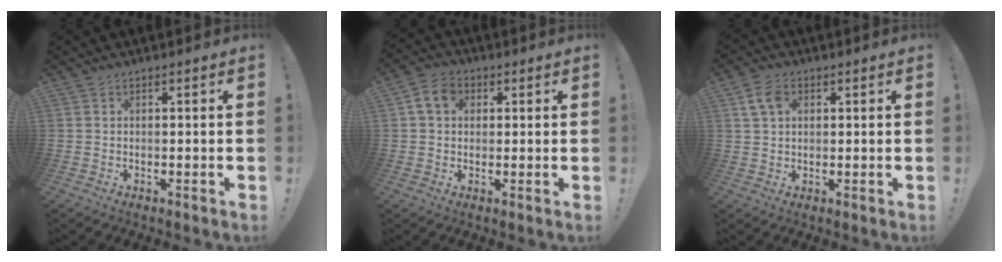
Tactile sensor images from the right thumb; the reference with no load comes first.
{"total": 6.9, "force": [2.2, 5.2, 3.9], "torque": [-0.059, 0.004, 0.042]}
{"total": 6.1, "force": [2.2, 4.2, 3.9], "torque": [-0.070, 0.008, 0.045]}